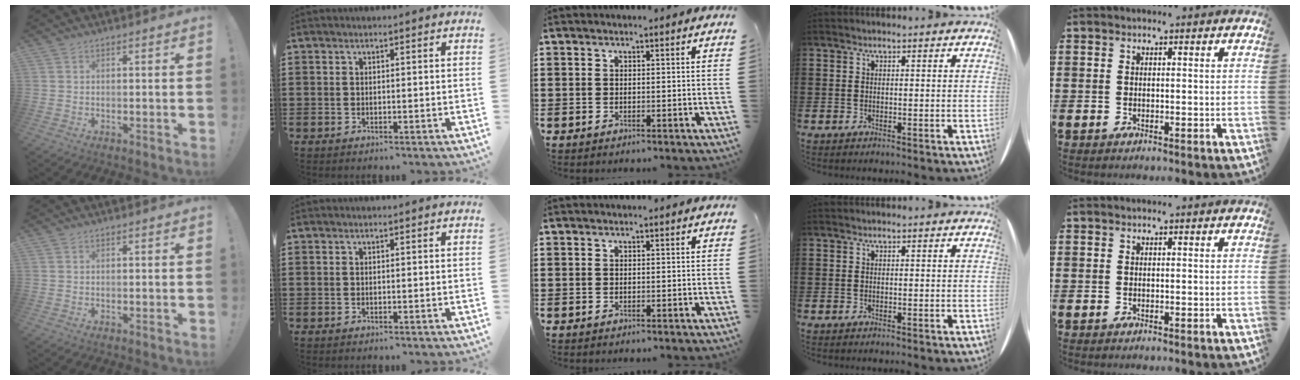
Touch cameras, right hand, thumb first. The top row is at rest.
{}